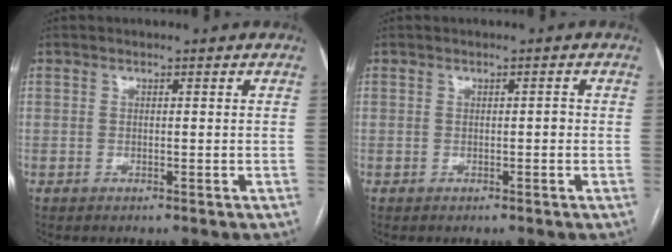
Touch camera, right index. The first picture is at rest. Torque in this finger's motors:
{"motor_torque": [0.14, 0.00, 0.08, 0.02]}